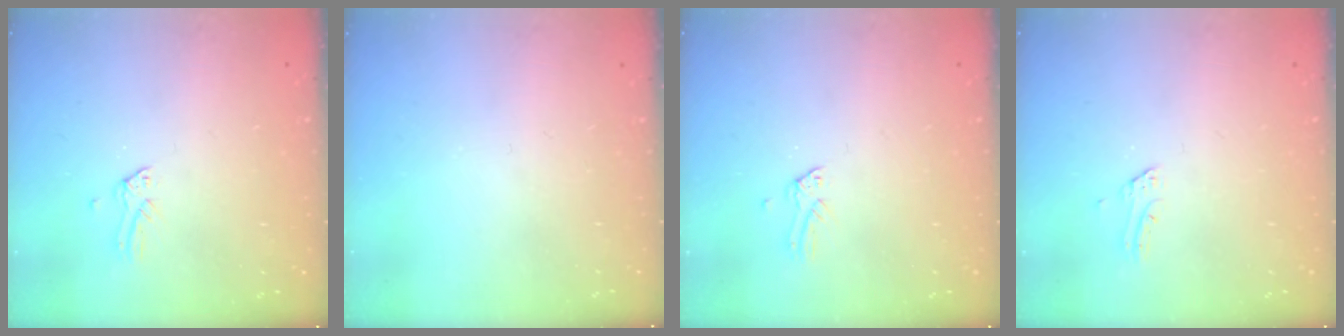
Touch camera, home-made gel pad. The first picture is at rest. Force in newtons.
{"total": 0.0}
{"total": 0.0}
{"total": 1.4, "press": 1.4, "slide": 0.1}